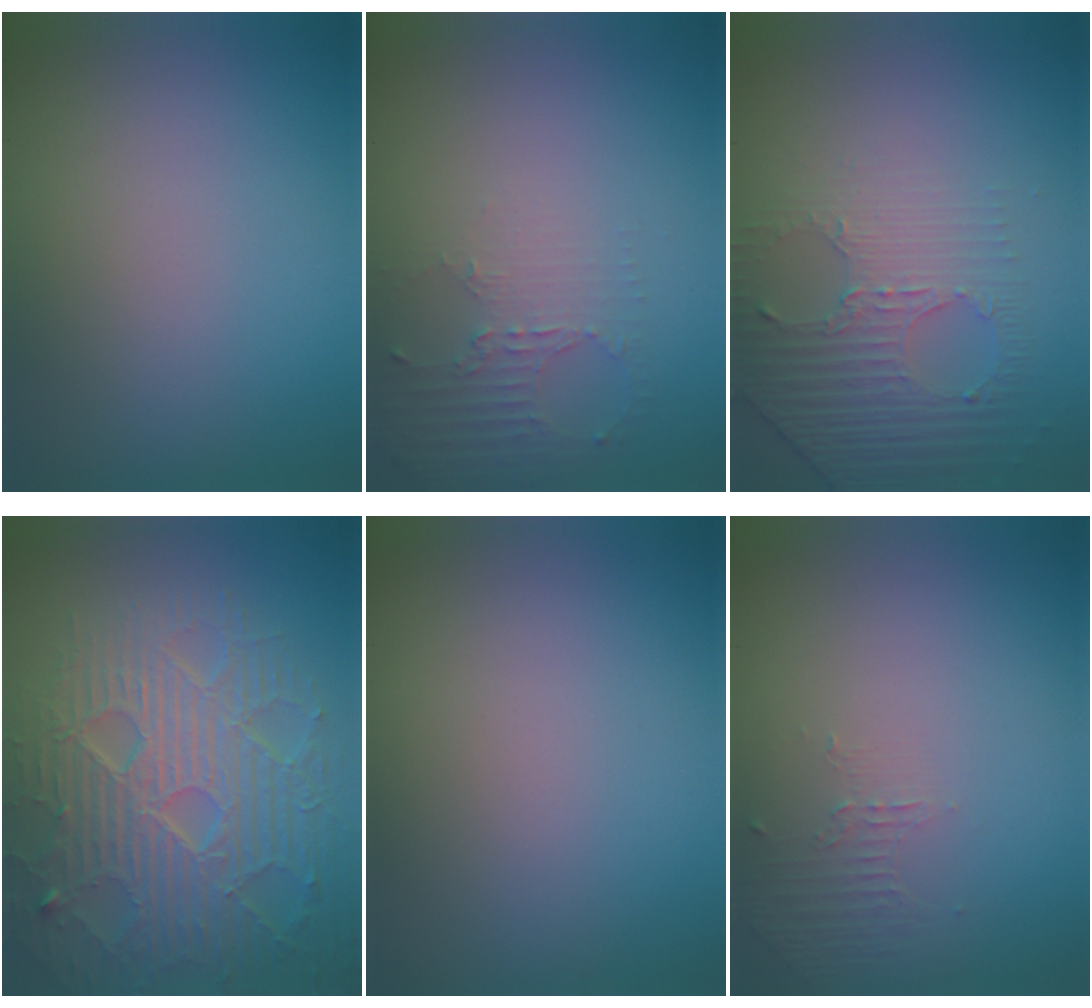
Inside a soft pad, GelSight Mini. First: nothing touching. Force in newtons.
{"total": 2.2, "press": 1.7, "slide": 1.5}
{"total": 4.4, "press": 3.1, "slide": 3.1}
{"total": 10.1, "press": 6.6, "slide": 7.7}
{"total": 0.0}
{"total": 1.1, "press": 0.2, "slide": 1.0}